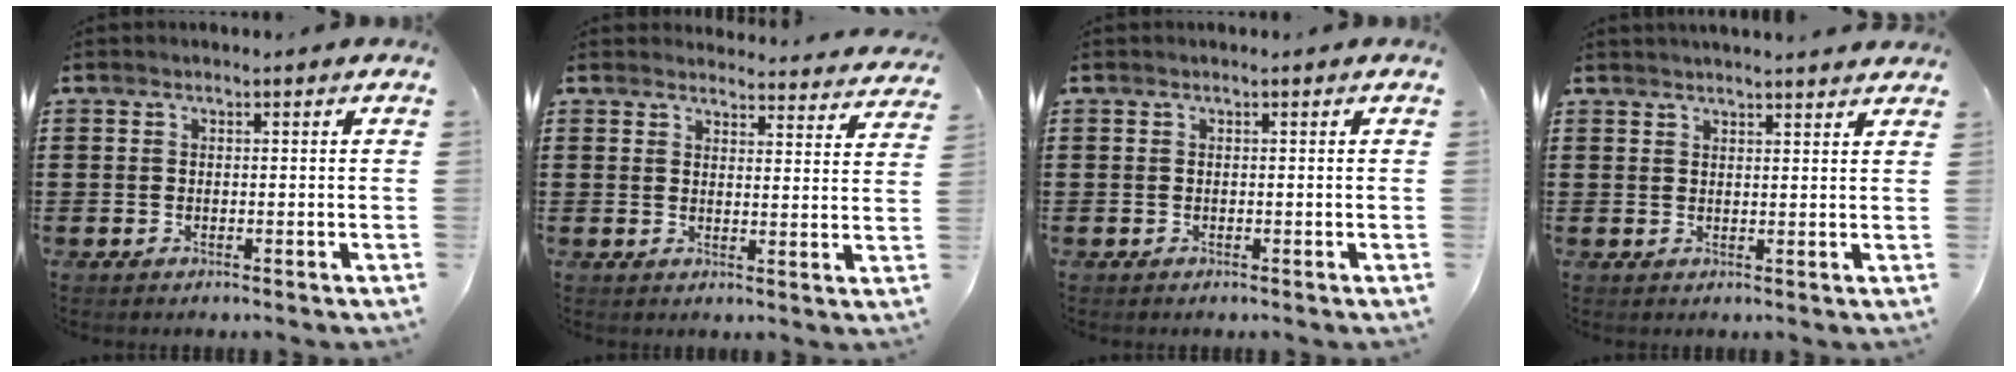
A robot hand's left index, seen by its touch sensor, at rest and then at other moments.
{"total": 3.5, "force": [3.5, 0.2, 0.2], "torque": [-0.010, -0.020, 0.062]}
{"total": 0.0}
{"total": 2.1, "force": [2.1, -0.3, 0.2], "torque": [-0.010, -0.003, 0.041]}